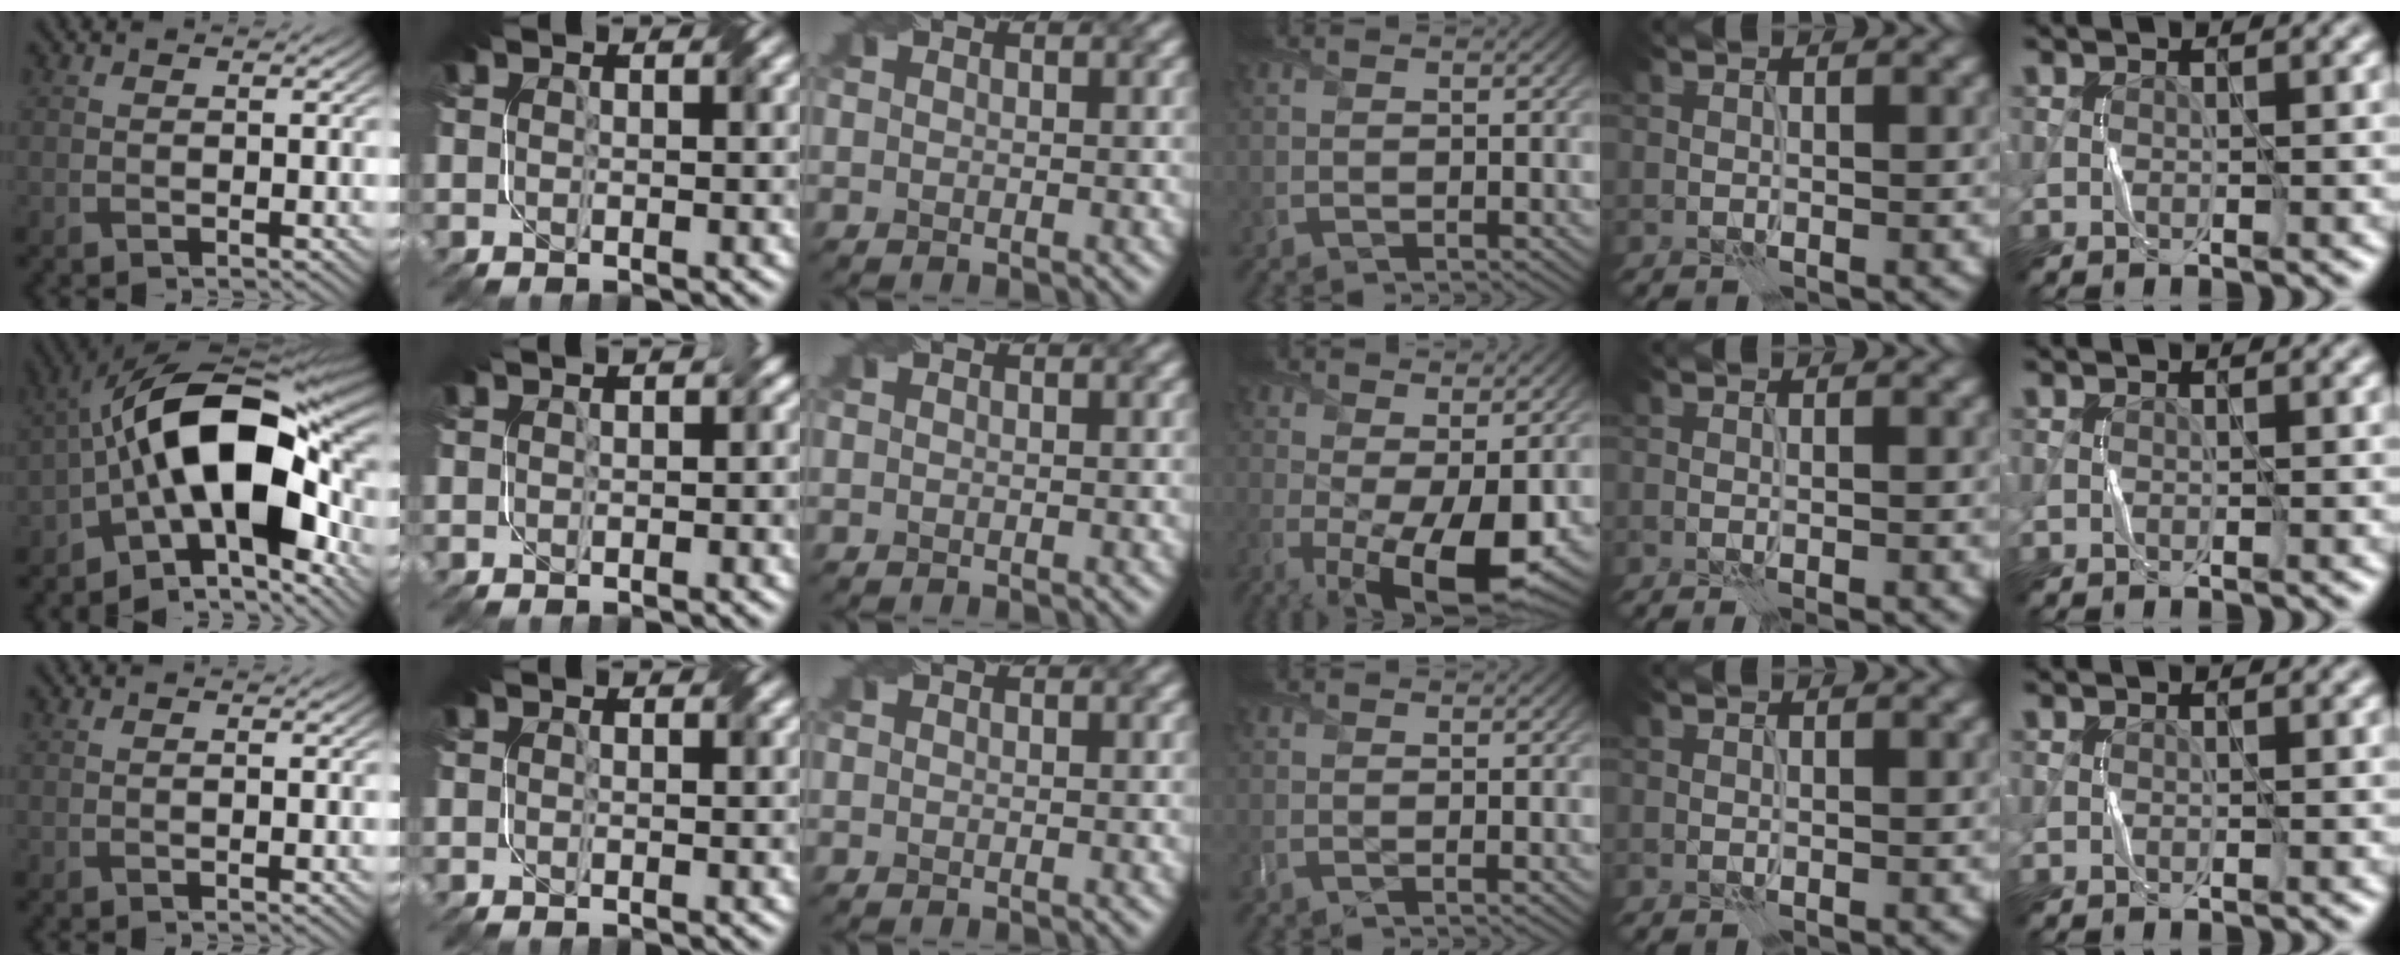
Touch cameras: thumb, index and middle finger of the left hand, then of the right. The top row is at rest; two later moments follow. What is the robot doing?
{"motion": "fold", "object": "napkin"}